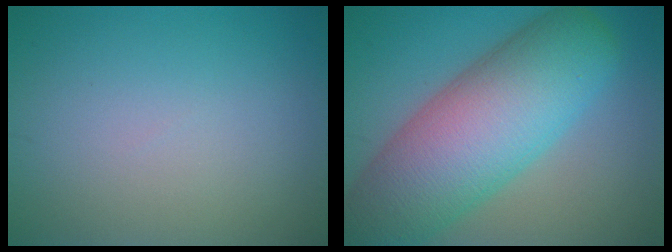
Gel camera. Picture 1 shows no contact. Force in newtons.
{"total": 12.5, "press": 12.5, "slide": 0.6}